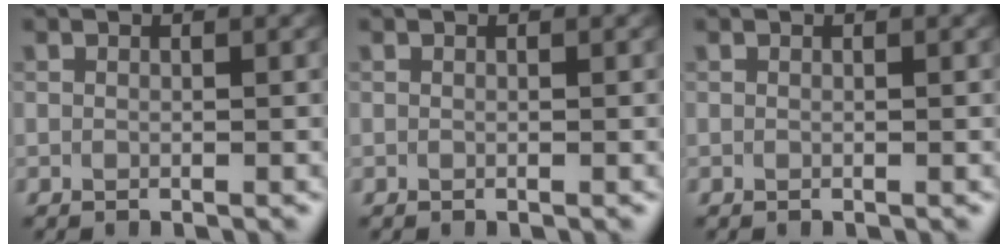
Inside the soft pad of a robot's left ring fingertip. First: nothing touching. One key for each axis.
{"total": 0.0}
{"total": 0.0}